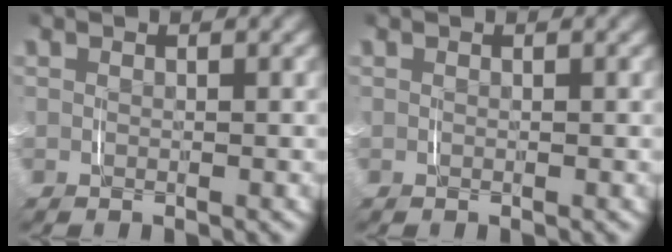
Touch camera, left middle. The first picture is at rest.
{"total": 0.0}